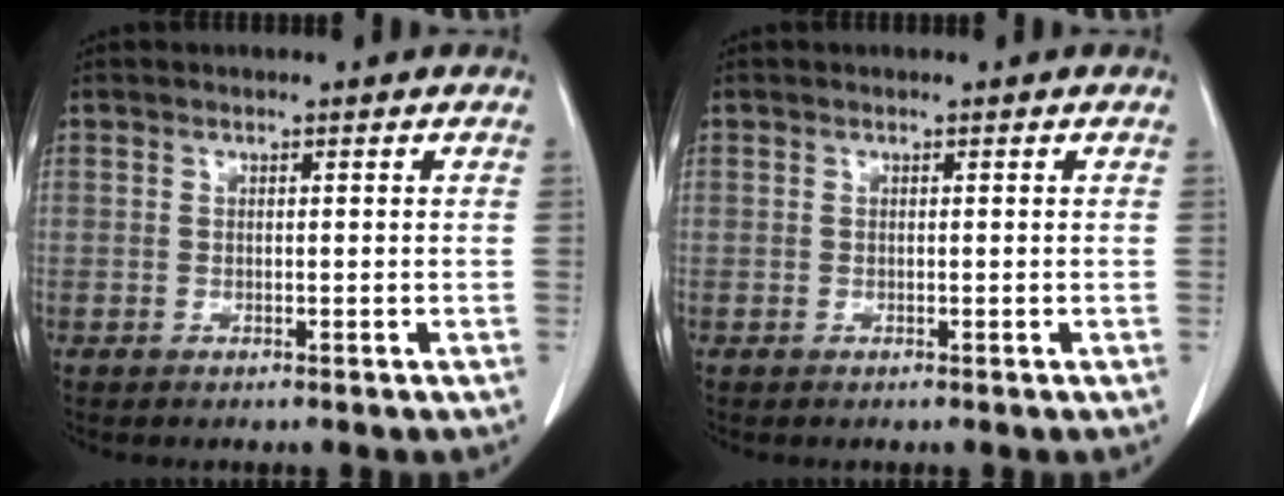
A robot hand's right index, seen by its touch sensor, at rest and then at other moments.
{"total": 0.0}